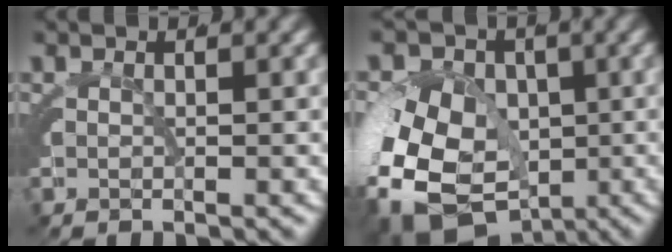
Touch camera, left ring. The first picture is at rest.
{"total": 14.6, "force": [-5.1, 12.1, 6.4], "torque": [-0.154, -0.070, -0.073]}